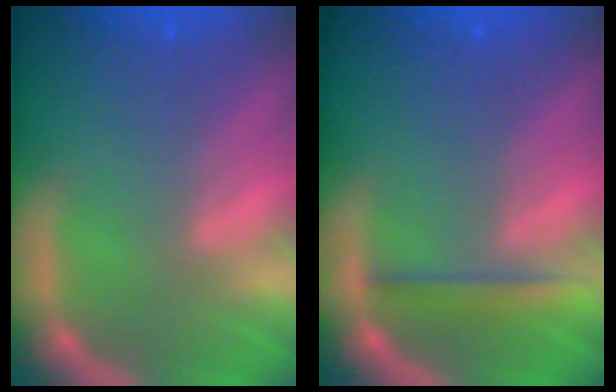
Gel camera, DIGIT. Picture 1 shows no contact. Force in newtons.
{"total": 2.0}